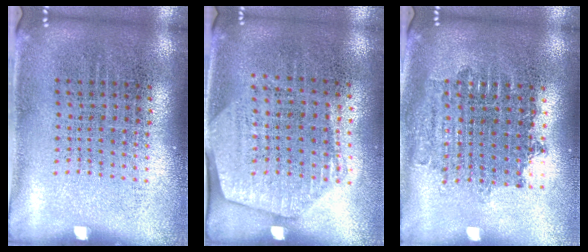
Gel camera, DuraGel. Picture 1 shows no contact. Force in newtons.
{"total": 1.6, "press": 1.4, "slide": 0.8}
{"total": 1.7, "press": 1.4, "slide": 1.0}